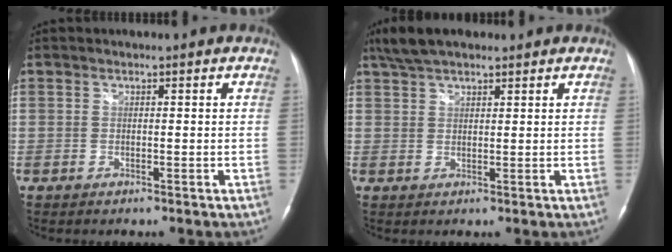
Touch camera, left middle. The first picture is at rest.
{"total": 6.1, "force": [4.8, 1.9, 3.2], "torque": [-0.067, 0.023, 0.091]}